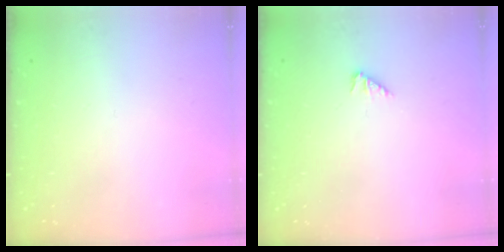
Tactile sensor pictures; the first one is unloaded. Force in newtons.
{"total": 2.2, "press": 2.1, "slide": 0.5}